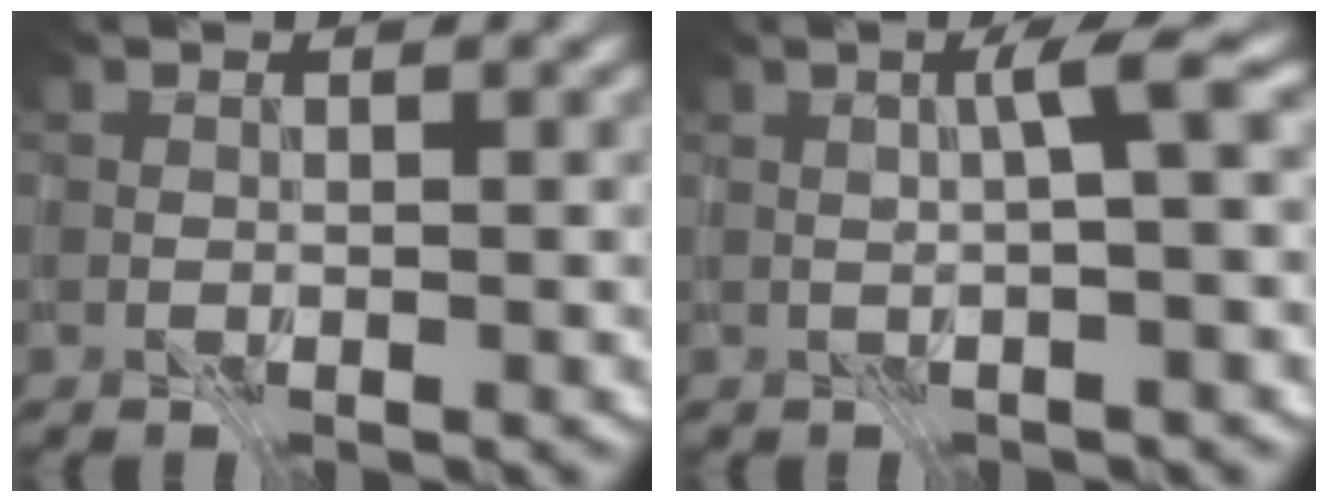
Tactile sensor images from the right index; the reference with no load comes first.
{"total": 2.3, "force": [0.3, -0.4, 2.3], "torque": [-0.037, 0.013, 0.003]}